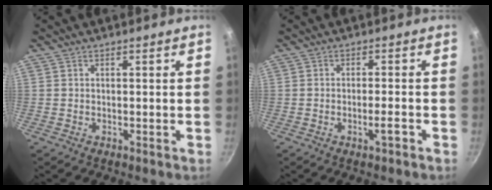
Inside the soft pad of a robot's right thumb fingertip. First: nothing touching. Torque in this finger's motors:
{"motor_torque": [-0.04, 0.02, -0.17, -0.14, -0.04]}